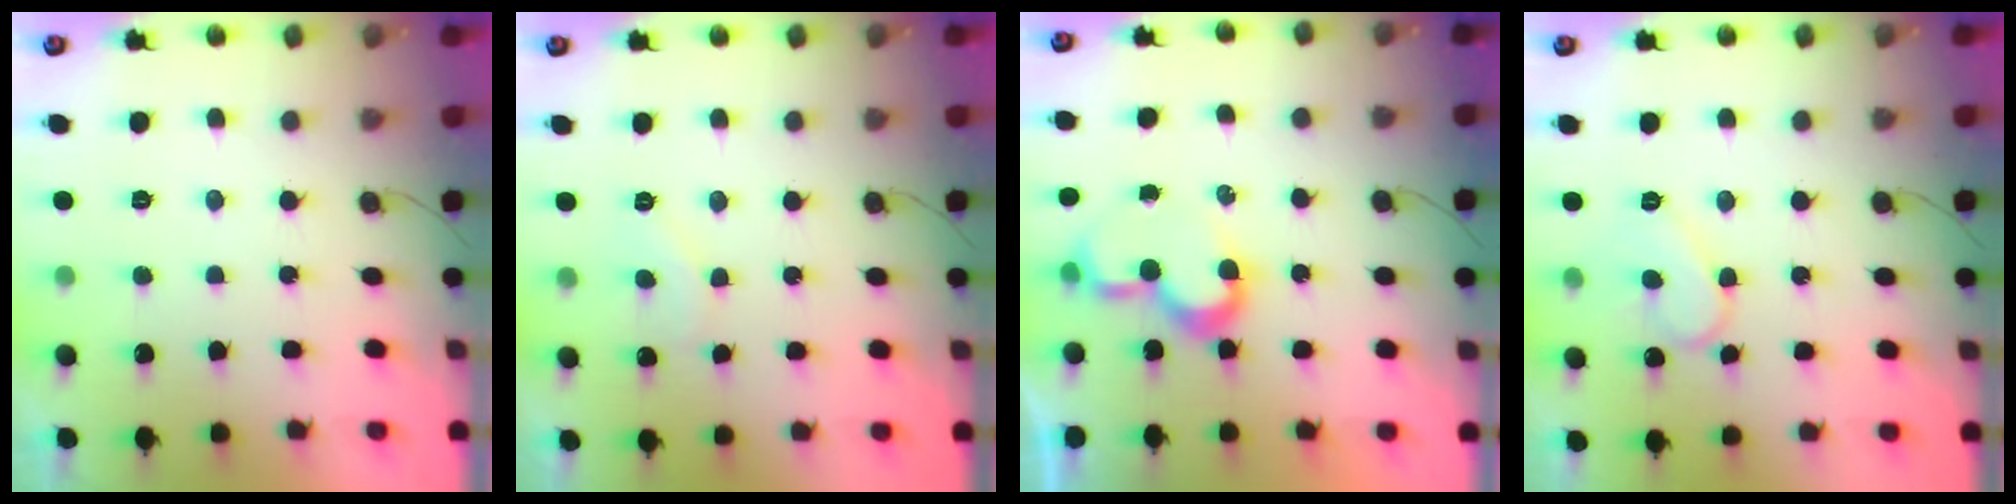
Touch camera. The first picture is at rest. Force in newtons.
{"total": 4.8, "press": 4.8, "slide": 0.4}
{"total": 7.5, "press": 7.4, "slide": 0.9}
{"total": 7.9, "press": 7.9, "slide": 0.7}